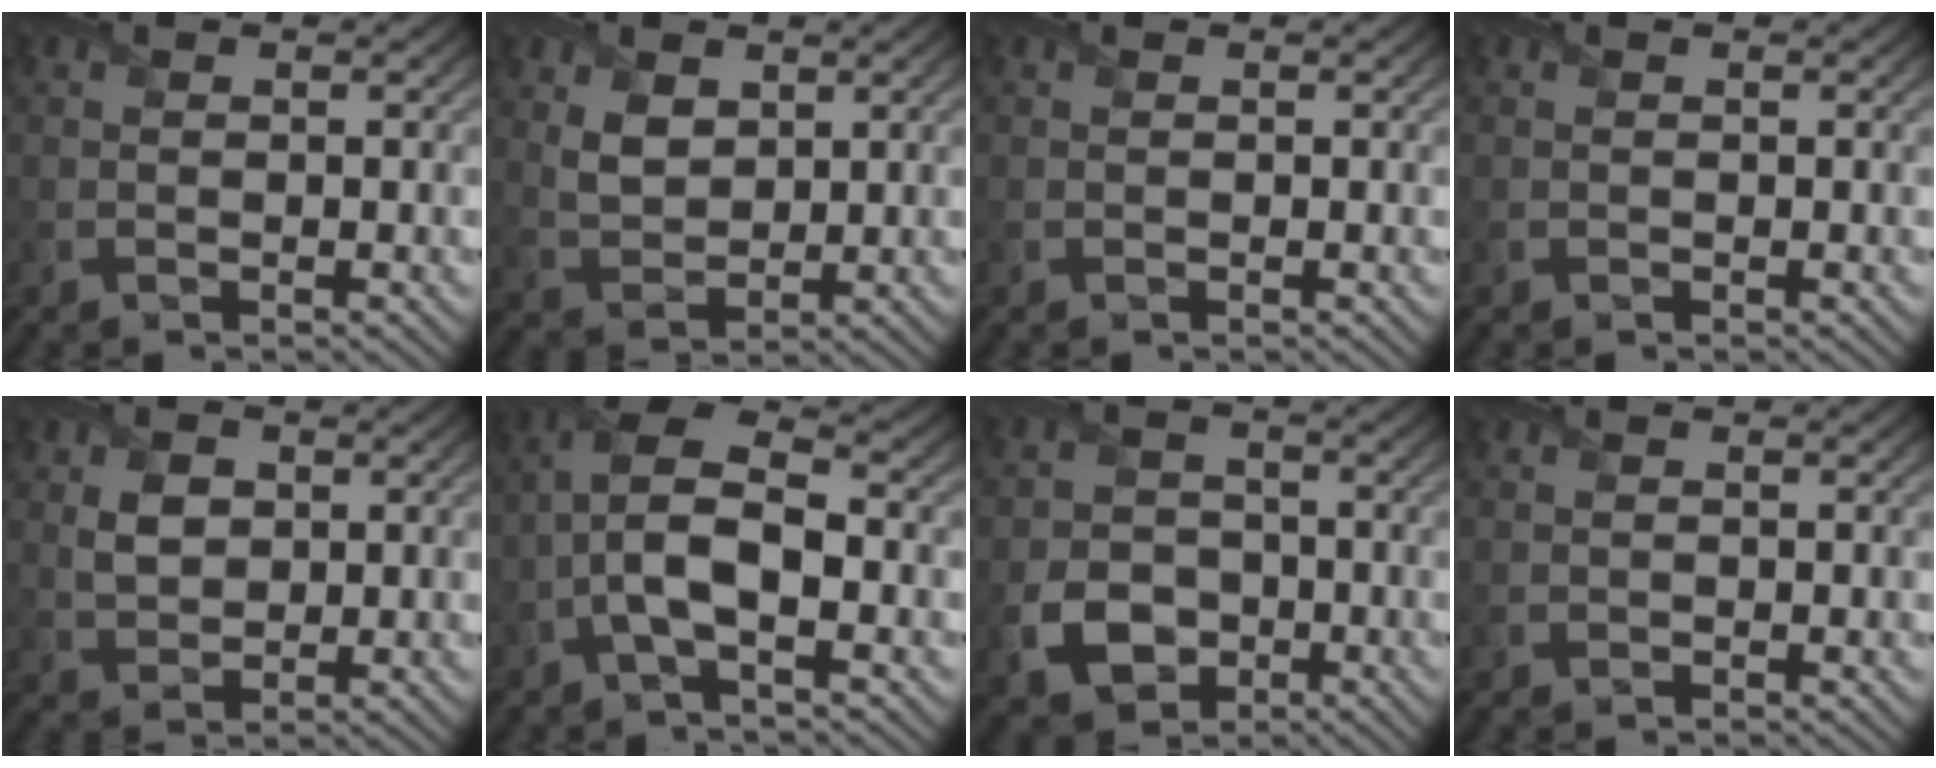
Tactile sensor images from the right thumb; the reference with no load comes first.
{"total": 4.1, "force": [1.8, 2.8, 2.4], "torque": [-0.060, -0.004, 0.039]}
{"total": 0.0}
{"total": 0.0}
{"total": 3.7, "force": [0.9, 2.7, 2.3], "torque": [-0.051, -0.001, 0.015]}
{"total": 9.0, "force": [-2.0, 3.8, 7.8], "torque": [-0.178, 0.012, -0.047]}
{"total": 5.9, "force": [-2.2, 4.7, 2.8], "torque": [-0.059, -0.011, -0.046]}
{"total": 0.0}